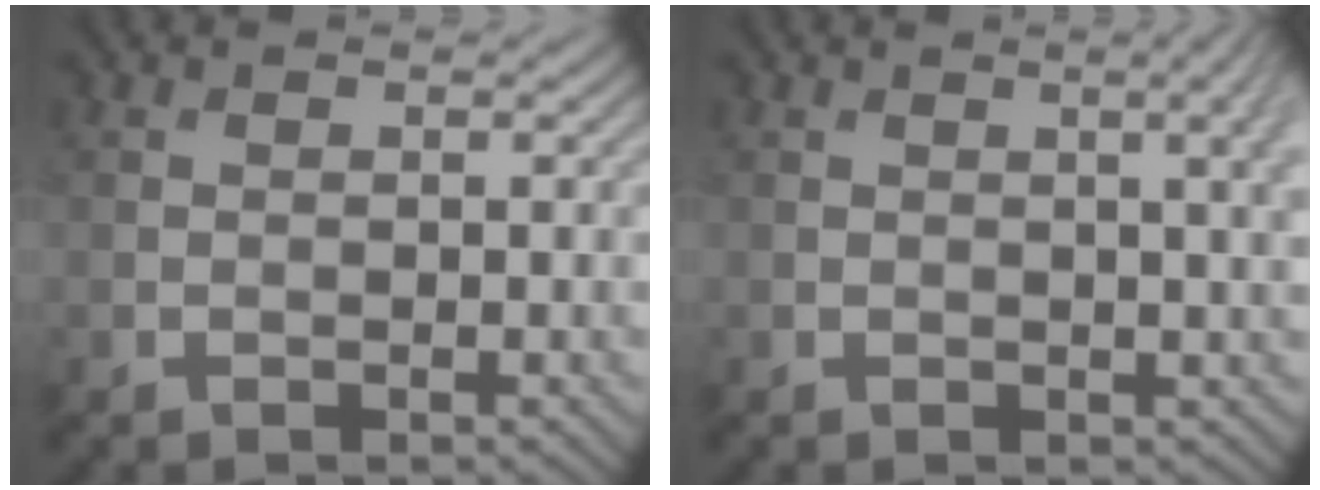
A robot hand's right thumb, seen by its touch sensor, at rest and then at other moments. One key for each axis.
{"total": 4.1, "fx": 1.1, "fy": 1.0, "fz": 3.8, "tx": -0.045, "ty": 0.012, "tz": 0.010}